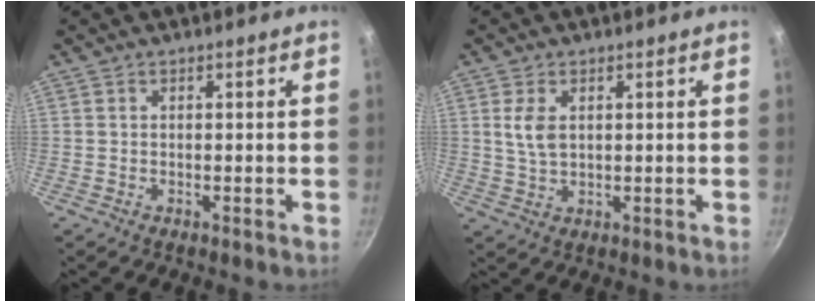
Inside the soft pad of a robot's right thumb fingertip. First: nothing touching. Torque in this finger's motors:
{"motor_torque": [-0.38, 0.25, 0.69, -0.07, 0.03]}